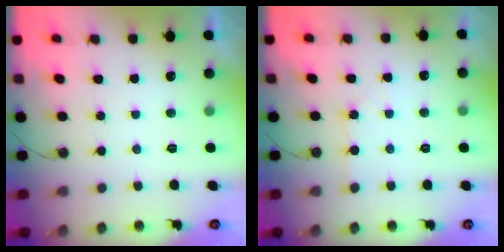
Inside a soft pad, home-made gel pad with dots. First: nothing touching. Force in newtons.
{"total": 1.6, "press": 1.6, "slide": 0.2}